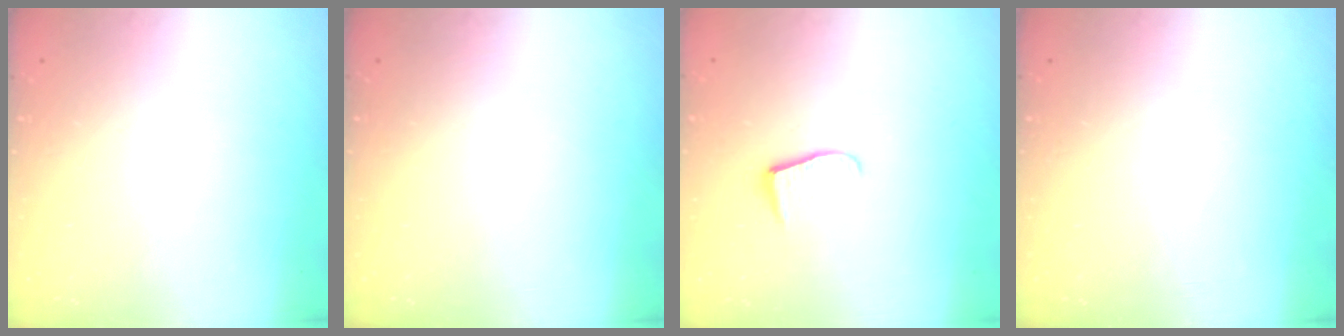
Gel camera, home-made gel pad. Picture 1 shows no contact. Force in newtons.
{"total": 0.0}
{"total": 5.5, "press": 5.5, "slide": 0.5}
{"total": 0.0}